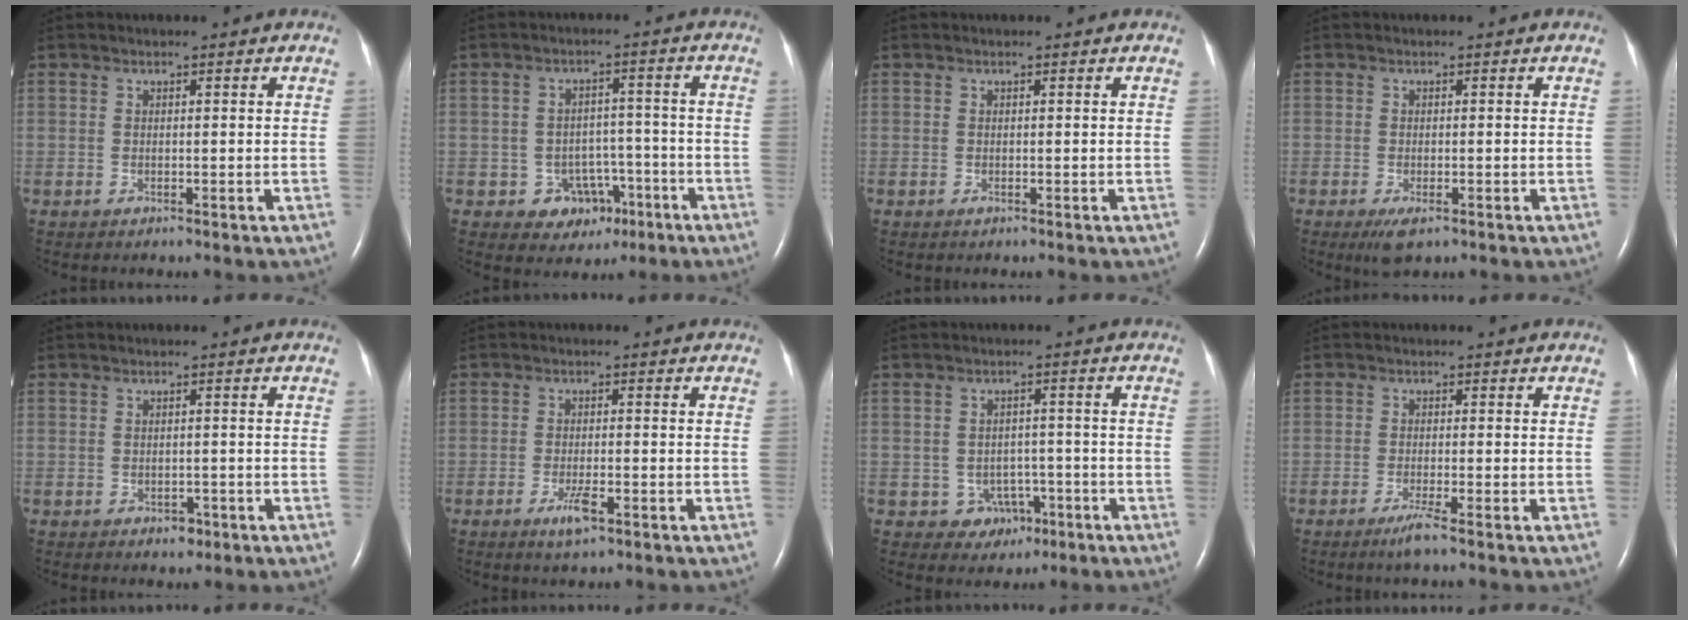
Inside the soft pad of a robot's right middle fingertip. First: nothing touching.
{"total": 6.0, "force": [-2.8, 5.1, 1.5], "torque": [-0.009, 0.019, -0.027]}
{"total": 0.0}
{"total": 2.8, "force": [-1.5, 0.9, 2.2], "torque": [-0.045, -0.005, -0.022]}
{"total": 1.6, "force": [-0.8, 1.1, 0.8], "torque": [-0.011, 0.002, -0.007]}
{"total": 3.1, "force": [-1.7, 0.6, 2.6], "torque": [-0.053, -0.004, -0.030]}
{"total": 4.3, "force": [-1.7, 3.8, 0.7], "torque": [-0.004, 0.015, -0.011]}
{"total": 2.3, "force": [-1.6, -0.4, 1.6], "torque": [-0.038, -0.006, -0.033]}